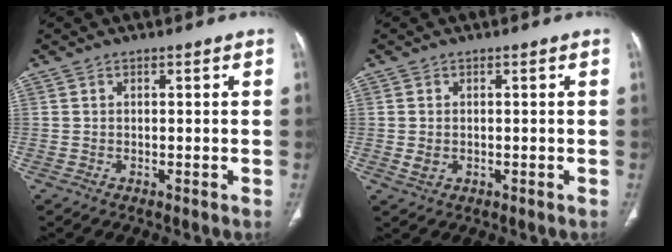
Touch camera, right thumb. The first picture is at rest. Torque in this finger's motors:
{"motor_torque": [-0.35, 0.13, 0.46, 0.11, 0.15]}